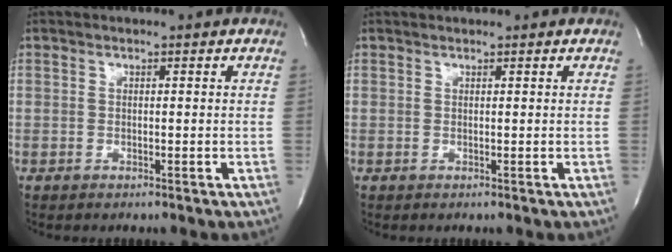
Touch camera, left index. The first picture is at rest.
{"total": 1.1, "force": [1.0, 0.1, 0.3], "torque": [-0.006, 0.015, 0.020]}